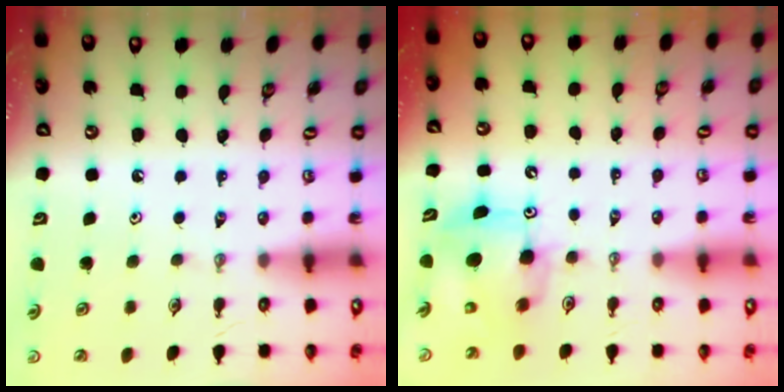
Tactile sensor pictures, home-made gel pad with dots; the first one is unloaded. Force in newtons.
{"total": 8.3, "press": 8.3, "slide": 0.7}